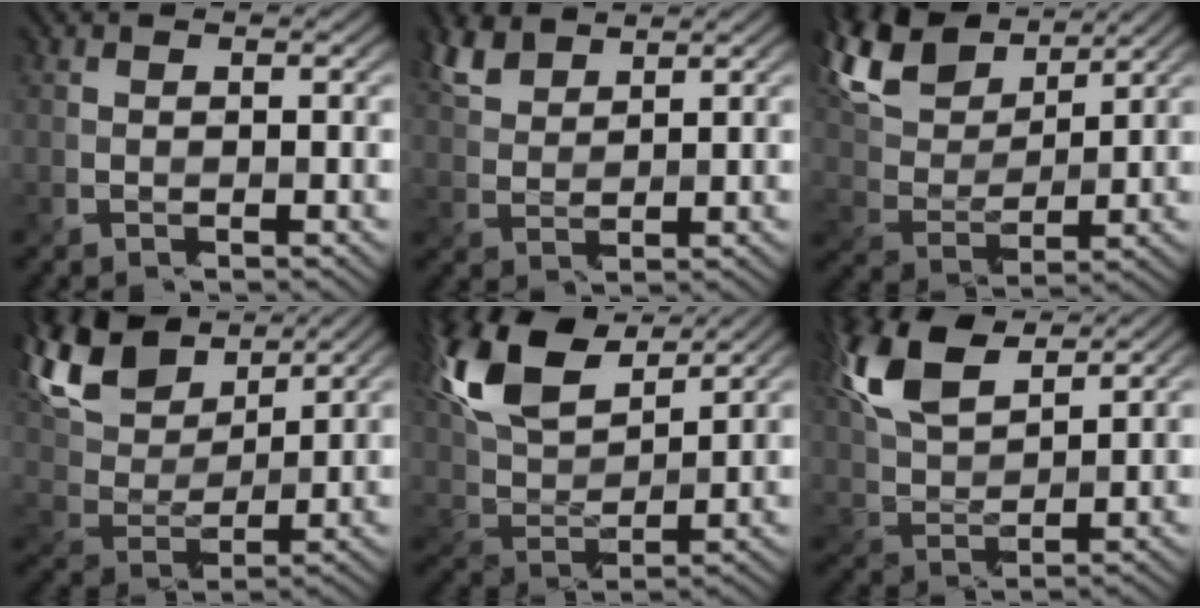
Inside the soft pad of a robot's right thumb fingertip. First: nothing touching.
{"total": 4.7, "force": [3.7, 1.5, 2.5], "torque": [-0.080, 0.005, 0.091]}
{"total": 12.1, "force": [8.2, 4.4, 7.7], "torque": [-0.215, 0.026, 0.157]}
{"total": 13.2, "force": [8.6, 5.2, 8.6], "torque": [-0.231, 0.031, 0.159]}
{"total": 13.4, "force": [8.5, 5.1, 9.1], "torque": [-0.233, 0.029, 0.163]}
{"total": 10.8, "force": [6.4, 4.1, 7.7], "torque": [-0.211, 0.021, 0.137]}